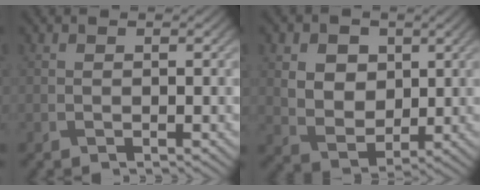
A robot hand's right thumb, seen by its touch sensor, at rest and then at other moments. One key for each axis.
{"total": 7.3, "fx": 2.3, "fy": 5.6, "fz": 4.0, "tx": -0.112, "ty": 0.001, "tz": 0.041}